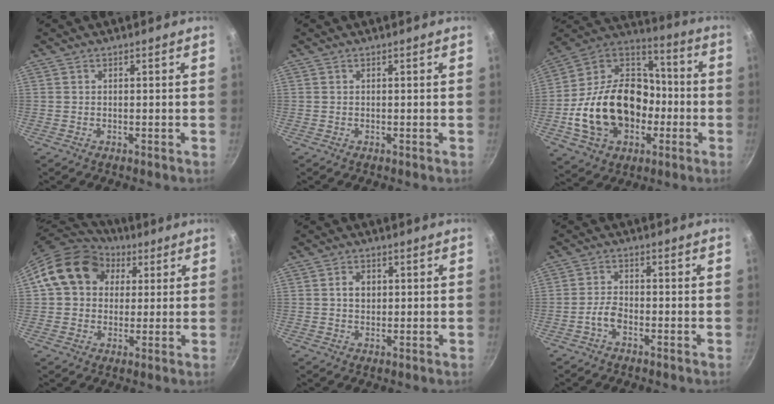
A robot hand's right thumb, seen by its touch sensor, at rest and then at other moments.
{"total": 0.0}
{"total": 26.0, "force": [-5.1, 18.8, 17.1], "torque": [-0.276, 0.066, -0.078]}
{"total": 15.6, "force": [4.5, 12.6, 7.9], "torque": [-0.119, 0.020, 0.064]}
{"total": 3.1, "force": [0.6, 2.5, 1.8], "torque": [-0.015, 0.000, 0.007]}
{"total": 3.1, "force": [-1.8, 1.5, 2.1], "torque": [-0.043, 0.019, -0.039]}